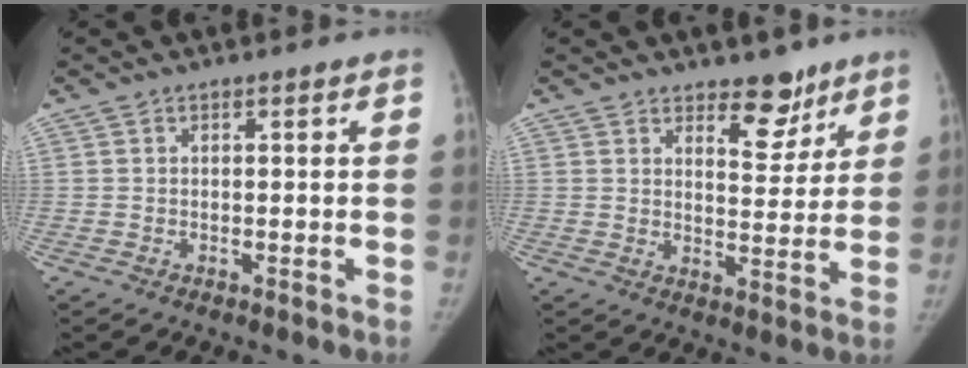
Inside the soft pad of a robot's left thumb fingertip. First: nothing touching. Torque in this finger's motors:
{"motor_torque": [0.17, -0.18, 0.47, -0.64, 0.11]}